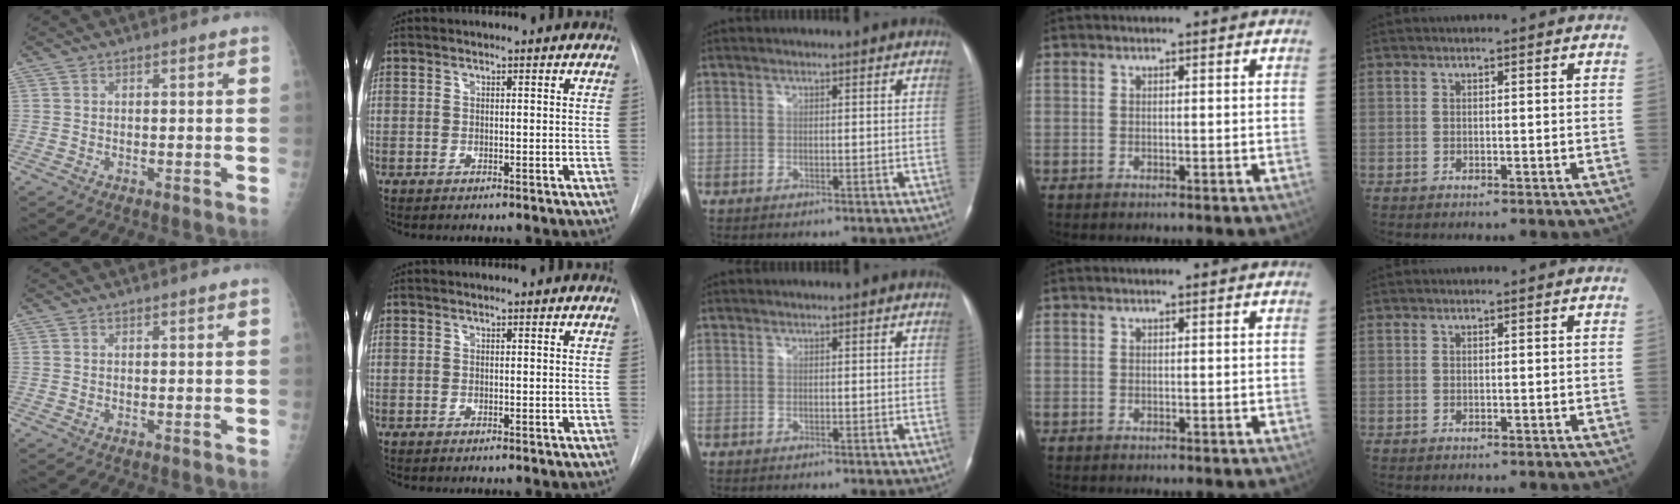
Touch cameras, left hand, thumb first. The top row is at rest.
{}